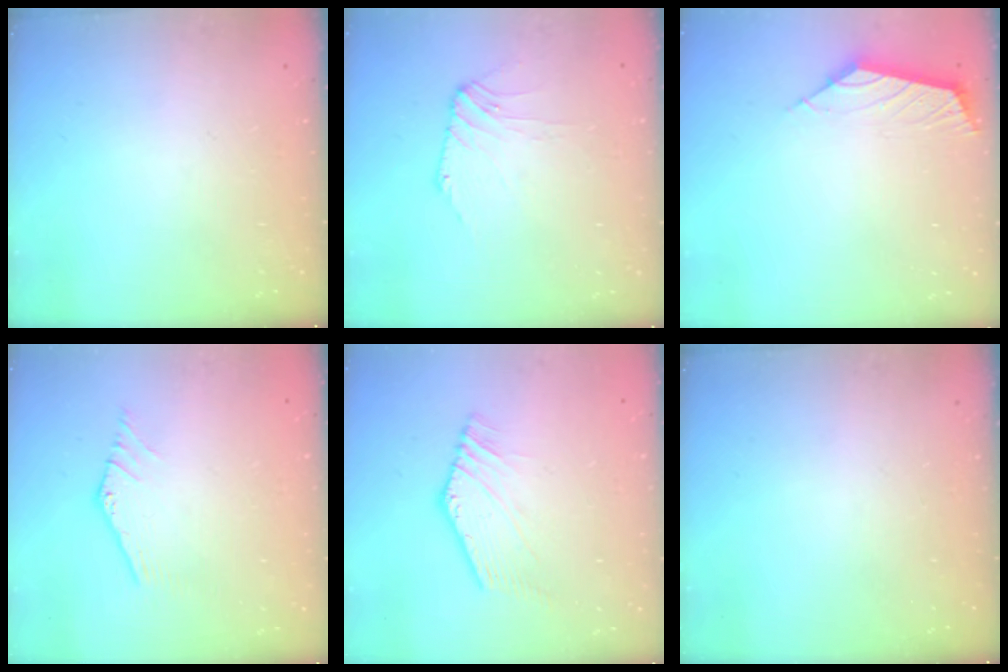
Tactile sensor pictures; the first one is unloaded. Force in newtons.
{"total": 2.4, "press": 2.3, "slide": 0.5}
{"total": 2.7, "press": 2.6, "slide": 0.7}
{"total": 2.0, "press": 2.0, "slide": 0.1}
{"total": 1.1, "press": 1.1, "slide": 0.1}
{"total": 0.0}